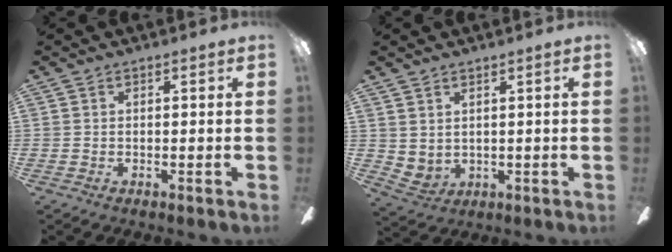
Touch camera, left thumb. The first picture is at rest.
{"total": 3.0, "force": [2.5, 1.5, 0.6], "torque": [-0.020, -0.014, 0.049]}